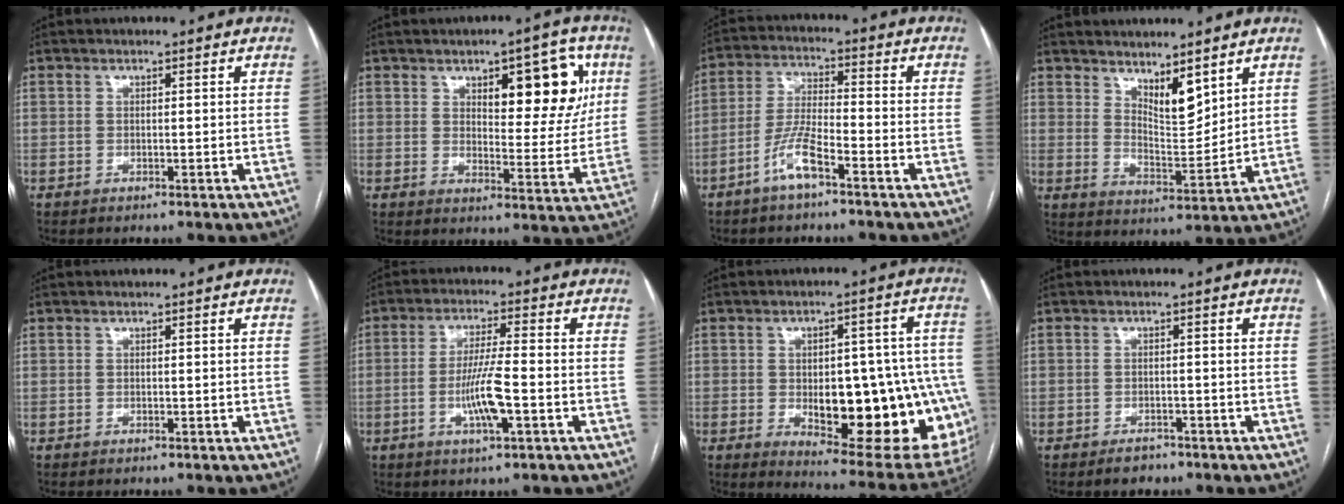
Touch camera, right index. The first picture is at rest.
{"total": 11.5, "force": [4.6, 4.3, 9.7], "torque": [-0.119, 0.012, 0.066]}
{"total": 6.9, "force": [-4.2, 1.1, 5.4], "torque": [-0.118, 0.001, -0.083]}
{"total": 6.5, "force": [4.7, 1.9, 4.2], "torque": [-0.078, -0.014, 0.091]}
{"total": 0.0}
{"total": 7.2, "force": [-2.1, 0.5, 6.8], "torque": [-0.134, -0.004, -0.040]}
{"total": 22.6, "force": [-4.9, 8.6, 20.3], "torque": [-0.177, 0.015, -0.037]}
{"total": 2.5, "force": [-1.9, 1.4, 0.8], "torque": [-0.015, 0.002, -0.022]}